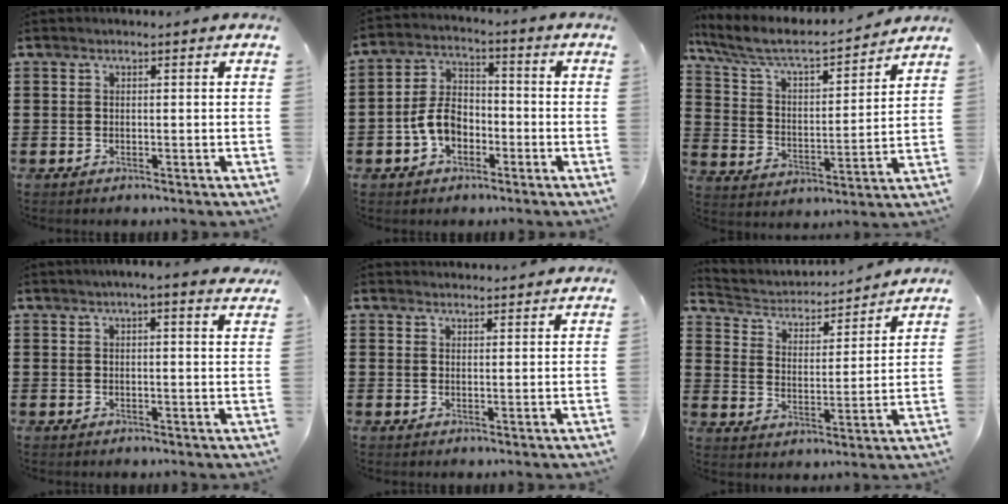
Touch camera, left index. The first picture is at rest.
{"total": 6.5, "force": [-2.7, 4.4, 4.0], "torque": [-0.100, 0.010, -0.057]}
{"total": 6.7, "force": [5.6, 1.4, 3.3], "torque": [-0.089, -0.032, 0.089]}
{"total": 2.5, "force": [2.0, -0.1, 1.5], "torque": [-0.035, 0.001, 0.038]}
{"total": 1.7, "force": [1.7, 0.1, 0.0], "torque": [-0.004, 0.000, 0.034]}
{"total": 3.5, "force": [3.3, 1.0, 0.3], "torque": [-0.030, -0.028, 0.049]}